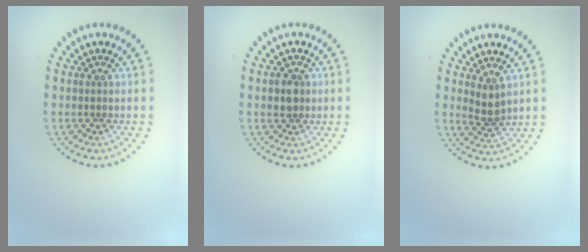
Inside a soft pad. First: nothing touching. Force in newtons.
{"total": 1.8, "press": 1.7, "slide": 0.7}
{"total": 1.9, "press": 1.5, "slide": 1.1}